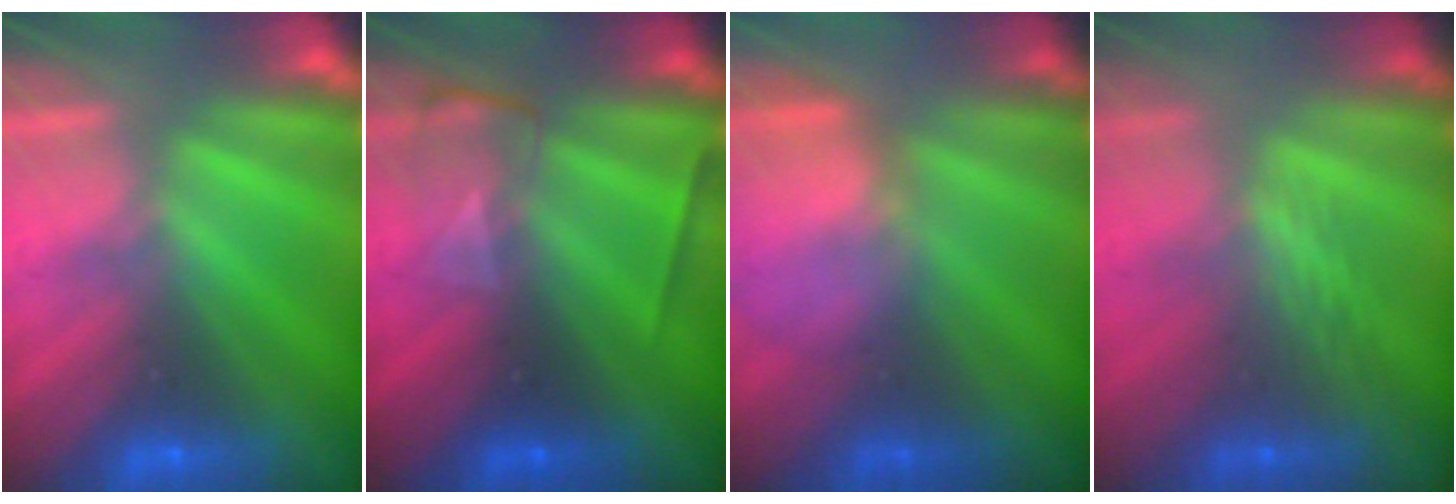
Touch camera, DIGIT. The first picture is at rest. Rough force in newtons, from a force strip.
{"total": 2.1}
{"total": 3.7}
{"total": 2.4}